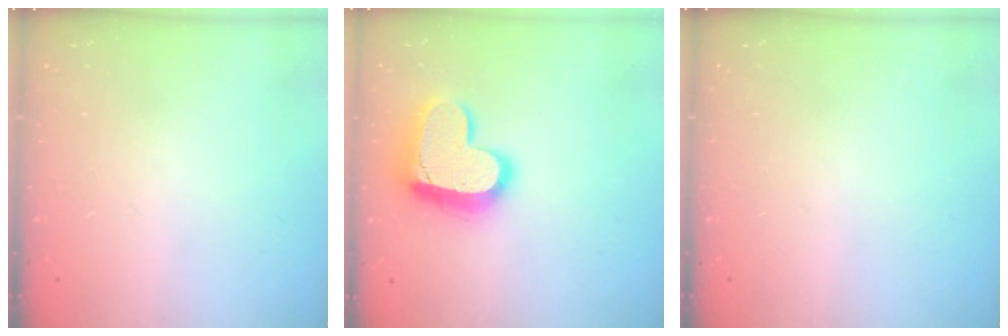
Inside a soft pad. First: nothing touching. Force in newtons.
{"total": 18.2, "press": 18.2, "slide": 1.4}
{"total": 0.0}